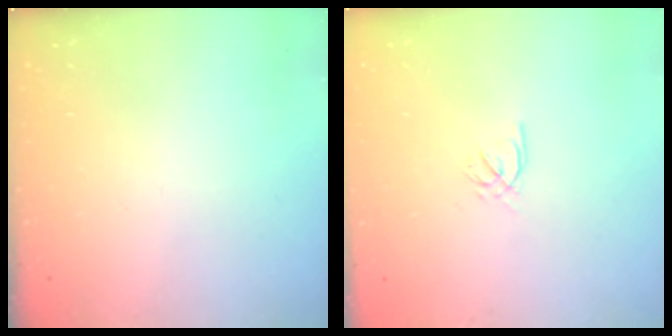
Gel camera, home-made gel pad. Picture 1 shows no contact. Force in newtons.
{"total": 2.1, "press": 2.0, "slide": 0.5}